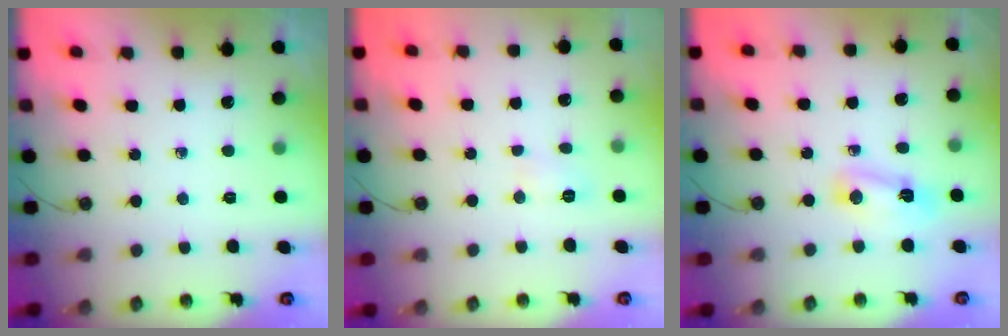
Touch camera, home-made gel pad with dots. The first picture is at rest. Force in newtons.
{"total": 4.2, "press": 4.2, "slide": 0.4}
{"total": 4.7, "press": 4.7, "slide": 0.5}